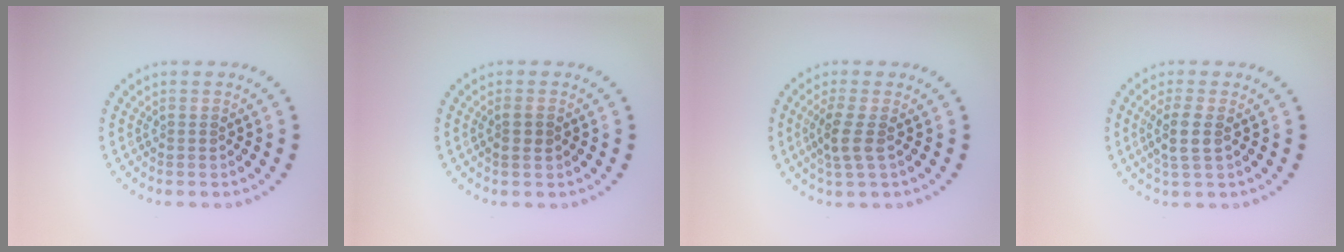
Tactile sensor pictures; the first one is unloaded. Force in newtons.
{"total": 1.3, "press": 1.3, "slide": 0.4}
{"total": 2.4, "press": 2.0, "slide": 1.3}
{"total": 2.4, "press": 2.0, "slide": 1.2}